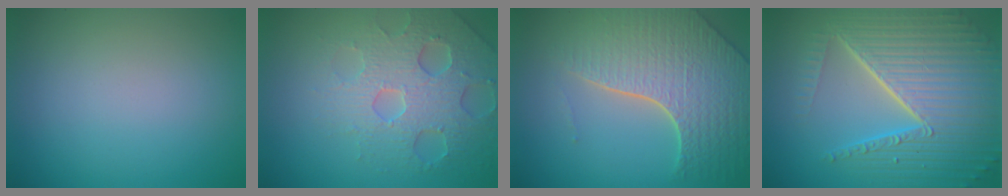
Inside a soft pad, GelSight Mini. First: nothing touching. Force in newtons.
{"total": 4.7, "press": 4.6, "slide": 1.0}
{"total": 8.0, "press": 5.6, "slide": 5.6}
{"total": 10.1, "press": 6.3, "slide": 7.9}